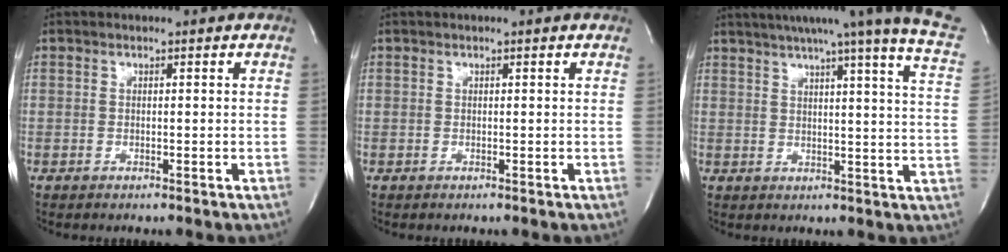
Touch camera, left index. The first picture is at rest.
{"total": 0.0}
{"total": 24.9, "force": [21.4, -0.5, 12.8], "torque": [-0.182, -0.052, 0.249]}